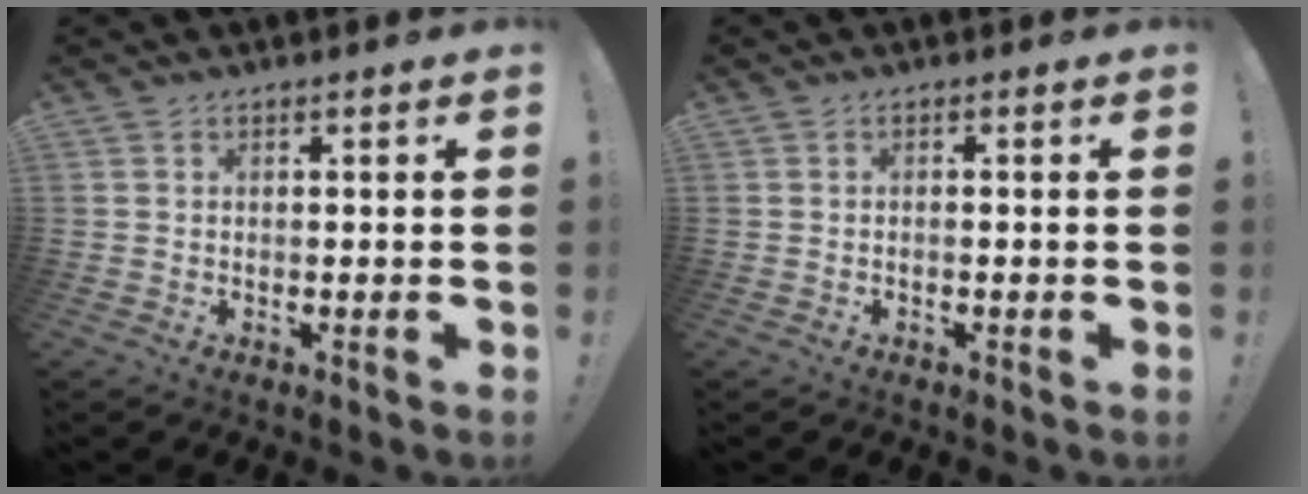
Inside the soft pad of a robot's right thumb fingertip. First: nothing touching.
{"total": 1.4, "force": [-1.2, -0.1, 0.7], "torque": [-0.019, 0.003, -0.019]}